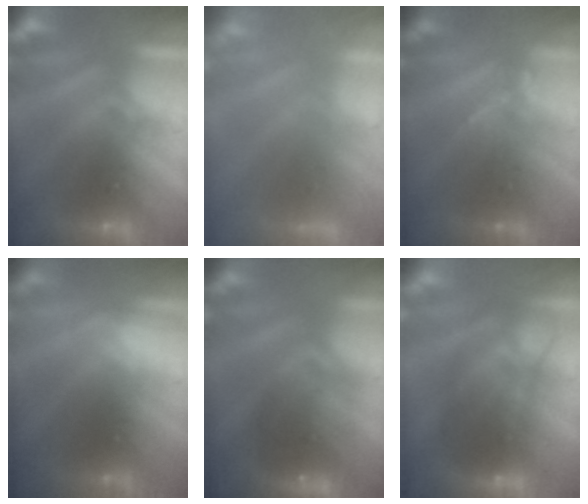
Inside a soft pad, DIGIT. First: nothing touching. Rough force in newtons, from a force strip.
{"total": 7.7}
{"total": 1.1}
{"total": 2.7}
{"total": 9.3}
{"total": 5.8}